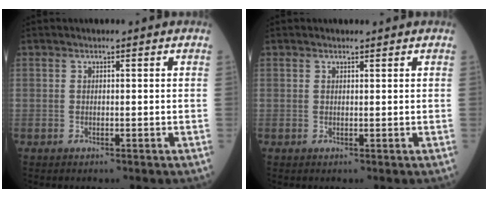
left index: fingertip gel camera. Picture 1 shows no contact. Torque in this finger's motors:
{"motor_torque": [0.41, -0.53, 0.07, 0.01]}